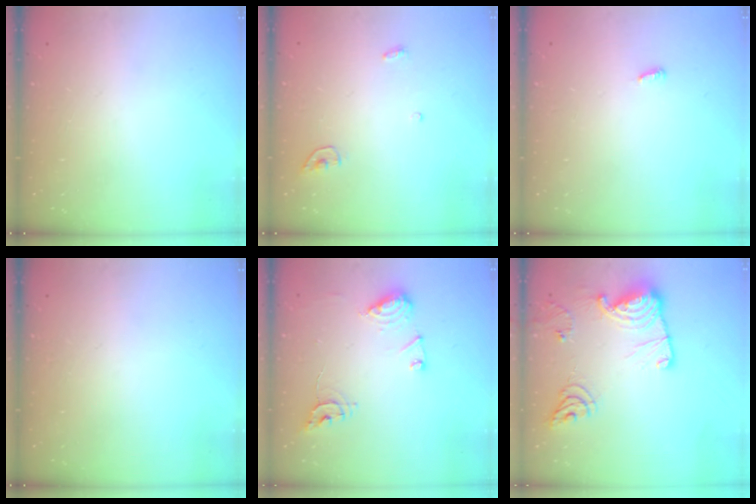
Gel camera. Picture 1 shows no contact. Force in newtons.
{"total": 3.4, "press": 3.4, "slide": 0.3}
{"total": 2.6, "press": 2.6, "slide": 0.2}
{"total": 0.0}
{"total": 12.1, "press": 12.0, "slide": 1.2}
{"total": 16.6, "press": 16.5, "slide": 1.8}